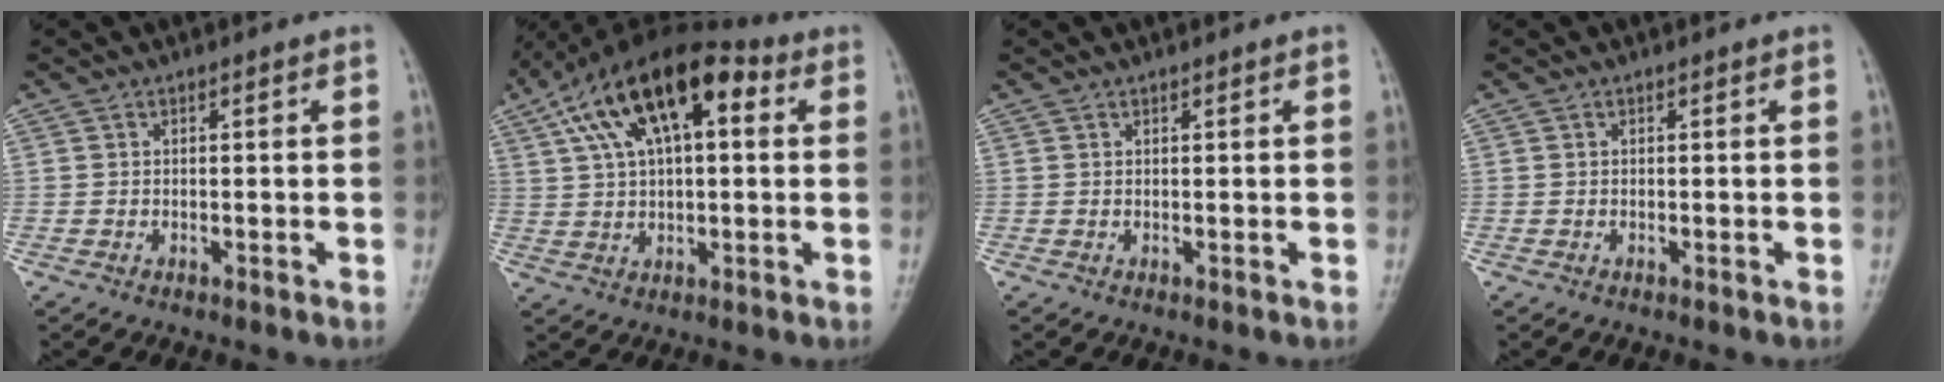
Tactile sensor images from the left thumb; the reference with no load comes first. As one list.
[{"total": 16.8, "force": [5.9, 8.1, 13.5], "torque": [-0.215, 0.024, 0.090]}, {"total": 0.0}, {"total": 0.0}]